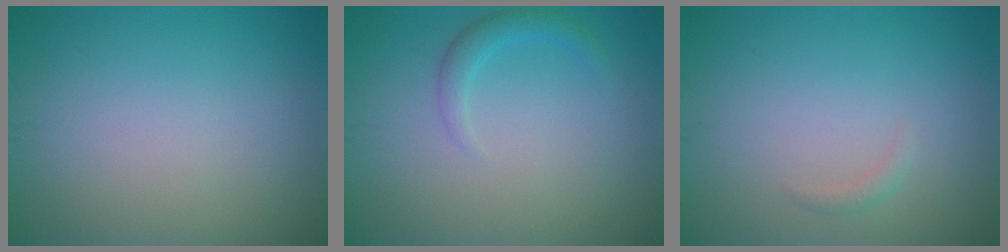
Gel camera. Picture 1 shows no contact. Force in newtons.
{"total": 1.6, "press": 1.6, "slide": 0.1}
{"total": 0.7, "press": 0.7, "slide": 0.1}